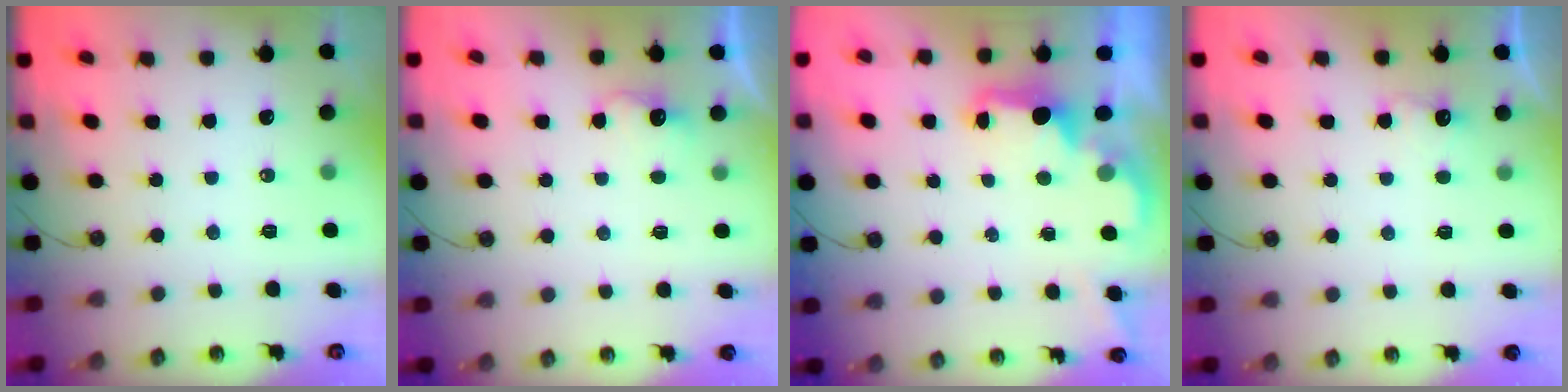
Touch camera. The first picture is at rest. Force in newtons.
{"total": 2.8, "press": 2.7, "slide": 0.8}
{"total": 2.3, "press": 2.2, "slide": 0.7}
{"total": 3.8, "press": 3.8, "slide": 0.7}